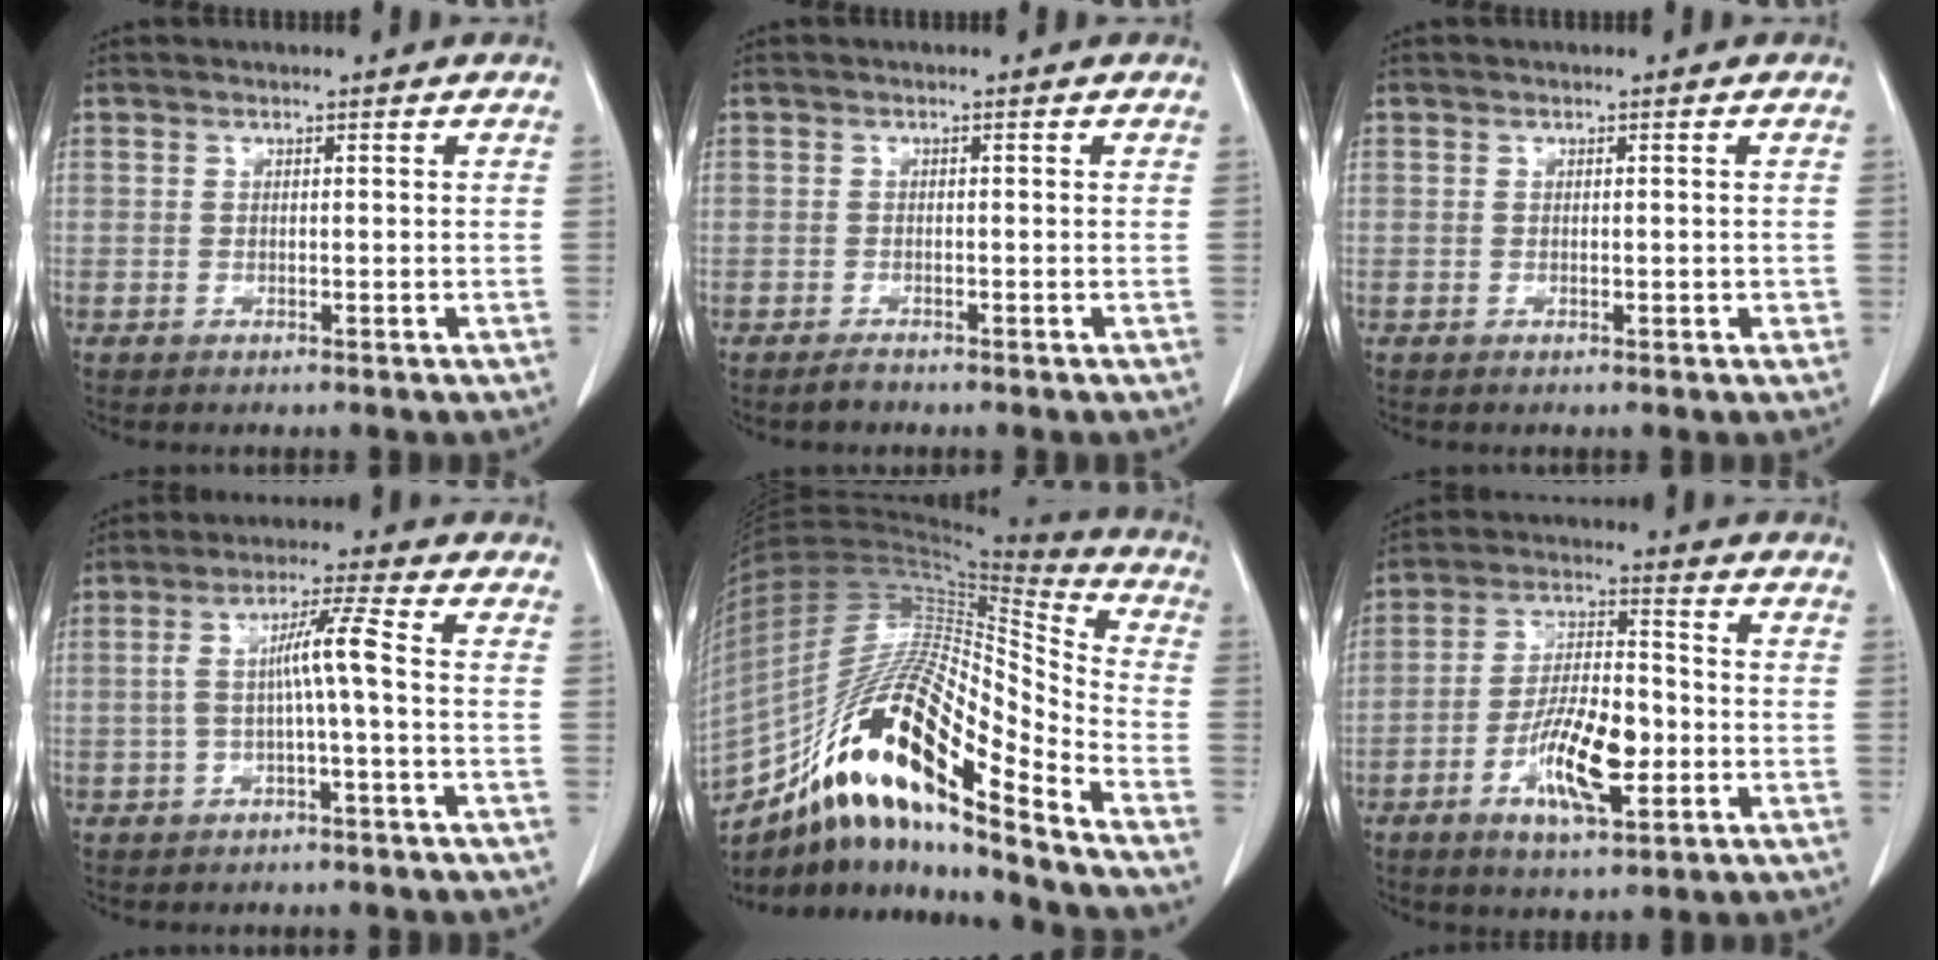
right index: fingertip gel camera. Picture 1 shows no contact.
{"total": 1.1, "force": [-1.0, 0.4, 0.3], "torque": [-0.007, -0.001, -0.017]}
{"total": 0.9, "force": [-0.1, 0.5, 0.8], "torque": [-0.012, 0.003, 0.001]}
{"total": 6.0, "force": [-0.5, -0.2, 6.0], "torque": [-0.111, 0.024, -0.007]}
{"total": 23.5, "force": [-14.6, 4.0, 17.9], "torque": [-0.339, -0.009, -0.259]}
{"total": 10.5, "force": [-3.1, 4.0, 9.2], "torque": [-0.169, 0.003, -0.051]}